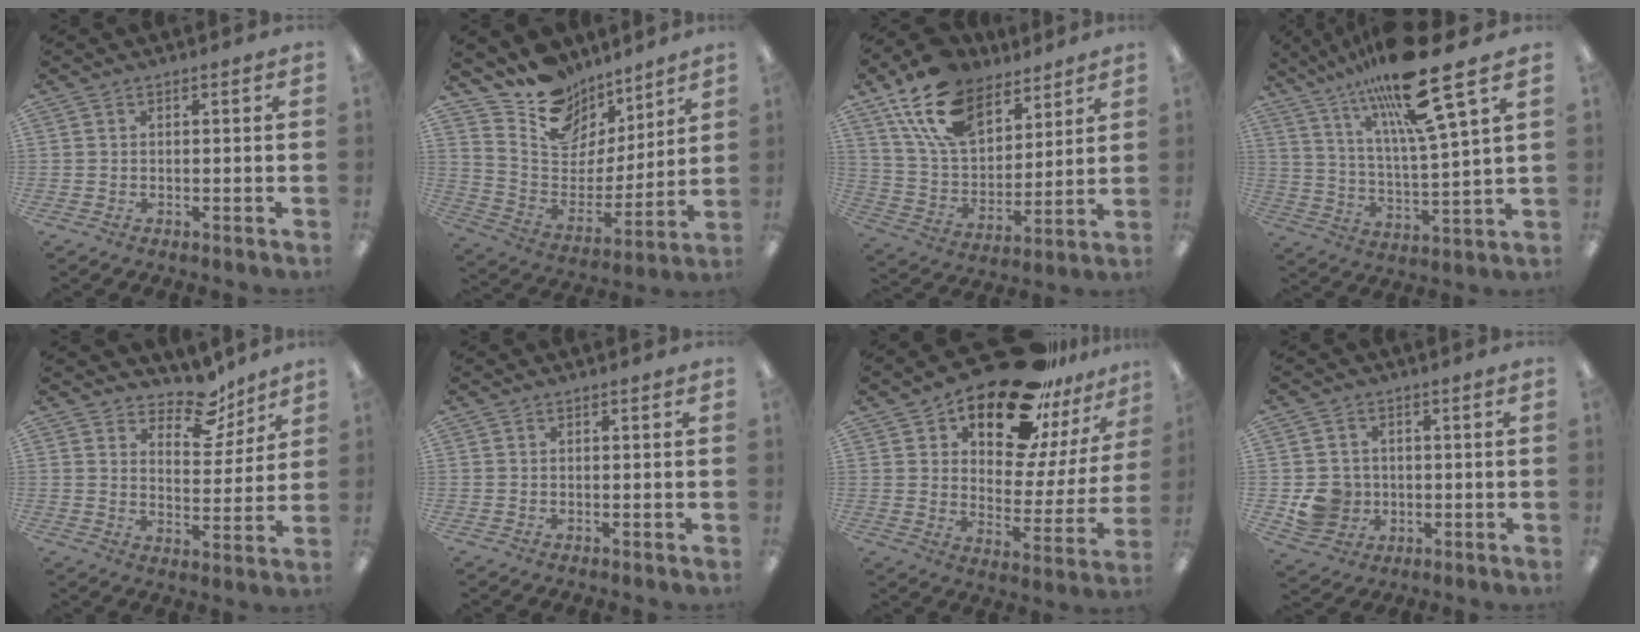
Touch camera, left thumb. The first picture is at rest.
{"total": 13.6, "force": [10.5, 8.2, 2.5], "torque": [-0.068, -0.088, 0.198]}
{"total": 17.8, "force": [11.9, 9.9, 8.8], "torque": [-0.175, -0.049, 0.223]}
{"total": 20.7, "force": [15.0, 2.3, 14.0], "torque": [-0.254, -0.078, 0.237]}
{"total": 10.4, "force": [8.3, 5.0, 3.8], "torque": [-0.049, -0.058, 0.148]}
{"total": 0.0}
{"total": 21.1, "force": [15.8, 9.4, 10.5], "torque": [-0.157, -0.107, 0.269]}
{"total": 7.5, "force": [-0.8, 7.2, 2.1], "torque": [-0.054, 0.011, -0.007]}